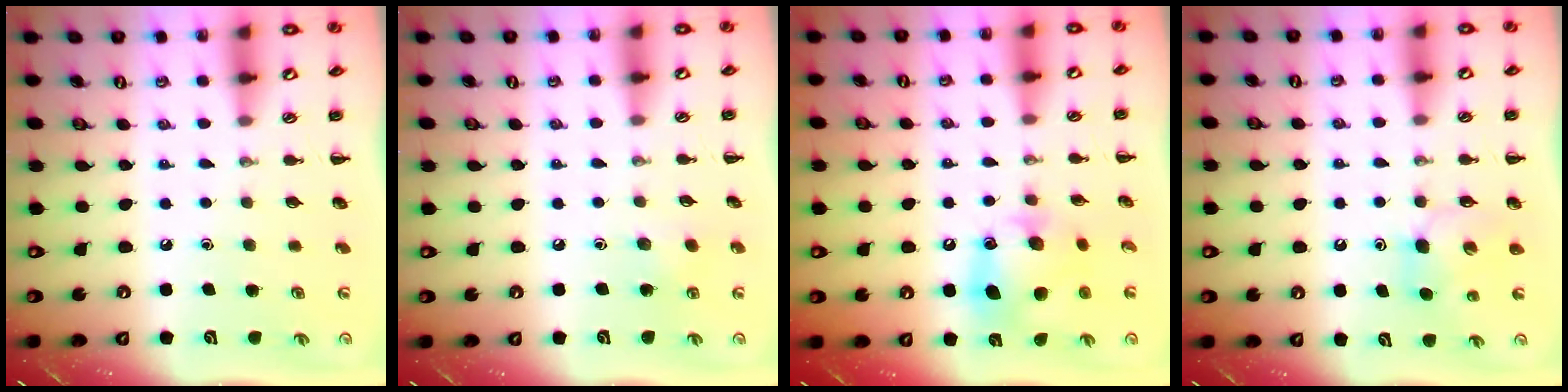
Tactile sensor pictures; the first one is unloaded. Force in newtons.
{"total": 6.2, "press": 6.1, "slide": 1.3}
{"total": 12.1, "press": 11.9, "slide": 1.6}
{"total": 5.4, "press": 5.3, "slide": 1.1}